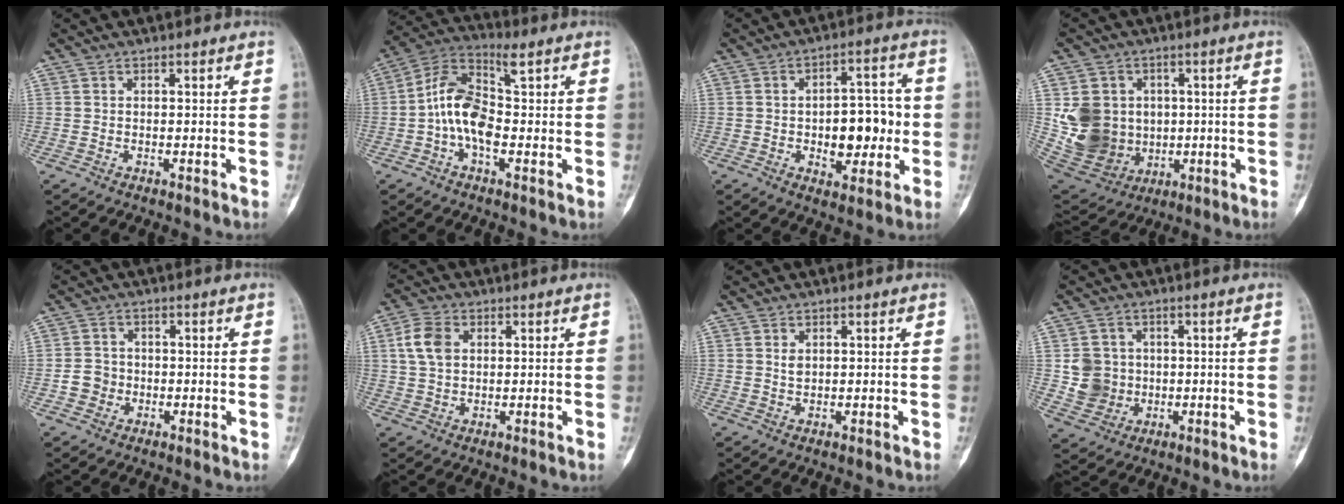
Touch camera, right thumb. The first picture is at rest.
{"total": 10.1, "force": [-0.1, 5.4, 8.6], "torque": [-0.173, 0.033, -0.008]}
{"total": 11.2, "force": [-1.3, 6.7, 8.9], "torque": [-0.083, 0.026, -0.015]}
{"total": 15.2, "force": [0.6, 13.3, 7.4], "torque": [-0.113, 0.003, 0.039]}
{"total": 3.6, "force": [-0.9, 3.4, 1.0], "torque": [-0.003, 0.011, -0.020]}
{"total": 6.1, "force": [1.3, 4.2, 4.2], "torque": [-0.082, 0.006, 0.023]}
{"total": 0.7, "force": [0.3, 0.5, 0.4], "torque": [-0.002, 0.000, 0.006]}
{"total": 6.8, "force": [-0.1, 6.5, 2.0], "torque": [-0.009, 0.006, 0.001]}